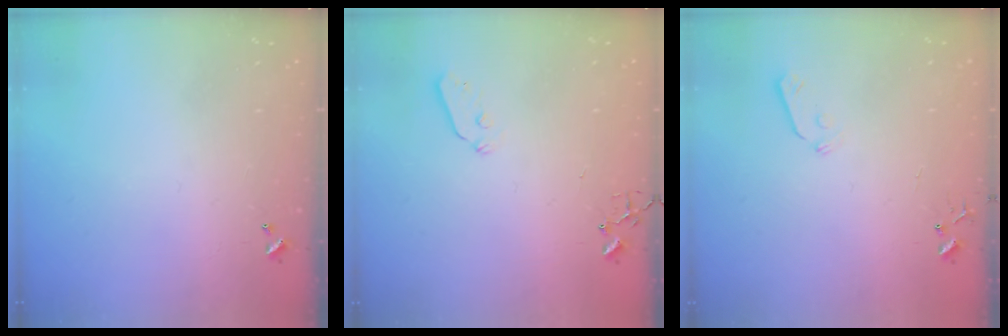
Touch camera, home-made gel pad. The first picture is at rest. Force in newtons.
{"total": 4.4, "press": 4.3, "slide": 0.8}
{"total": 5.8, "press": 5.8, "slide": 0.5}